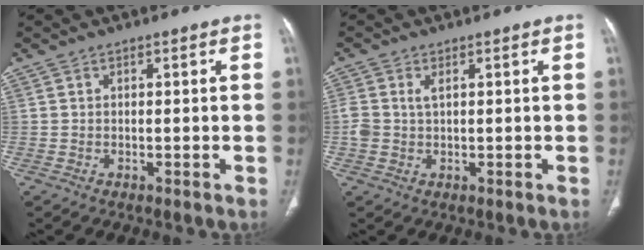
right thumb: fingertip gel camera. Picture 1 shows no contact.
{"total": 3.2, "force": [0.7, 1.9, 2.4], "torque": [-0.067, 0.008, 0.019]}